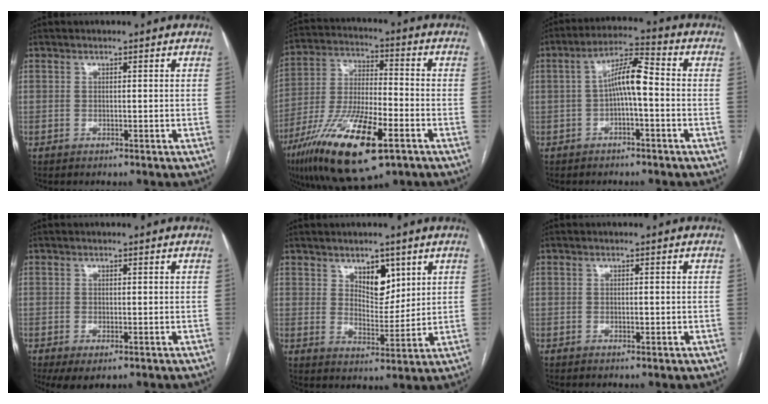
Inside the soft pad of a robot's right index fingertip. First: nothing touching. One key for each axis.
{"total": 19.2, "fx": -9.7, "fy": 4.8, "fz": 15.8, "tx": -0.322, "ty": -0.027, "tz": -0.164}
{"total": 6.8, "fx": -0.6, "fy": 1.3, "fz": 6.7, "tx": -0.121, "ty": 0.027, "tz": -0.014}
{"total": 3.4, "fx": -1.5, "fy": 1.5, "fz": 2.7, "tx": -0.043, "ty": -0.008, "tz": -0.018}
{"total": 6.2, "fx": 3.4, "fy": 3.2, "fz": 4.0, "tx": -0.061, "ty": -0.004, "tz": 0.061}
{"total": 0.9, "fx": -0.2, "fy": 0.3, "fz": 0.8, "tx": -0.014, "ty": 0.000, "tz": -0.004}